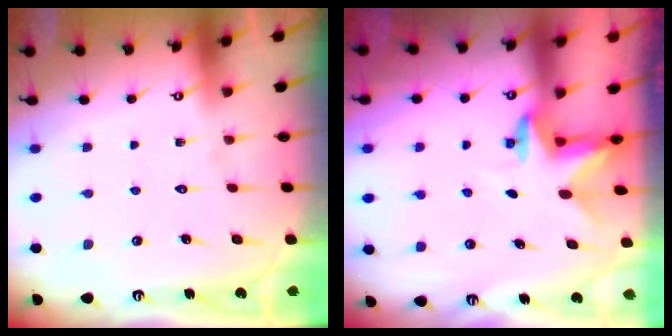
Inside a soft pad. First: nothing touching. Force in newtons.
{"total": 2.6, "press": 2.5, "slide": 0.4}